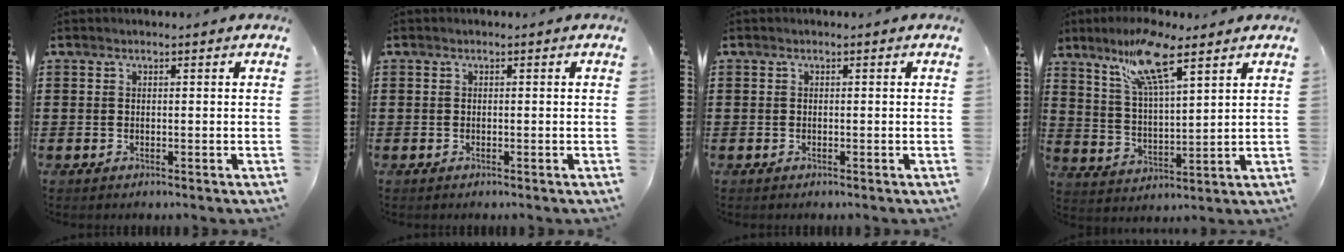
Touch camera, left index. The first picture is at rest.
{"total": 0.0}
{"total": 0.0}
{"total": 10.0, "force": [7.3, 1.9, 6.6], "torque": [-0.140, -0.015, 0.129]}